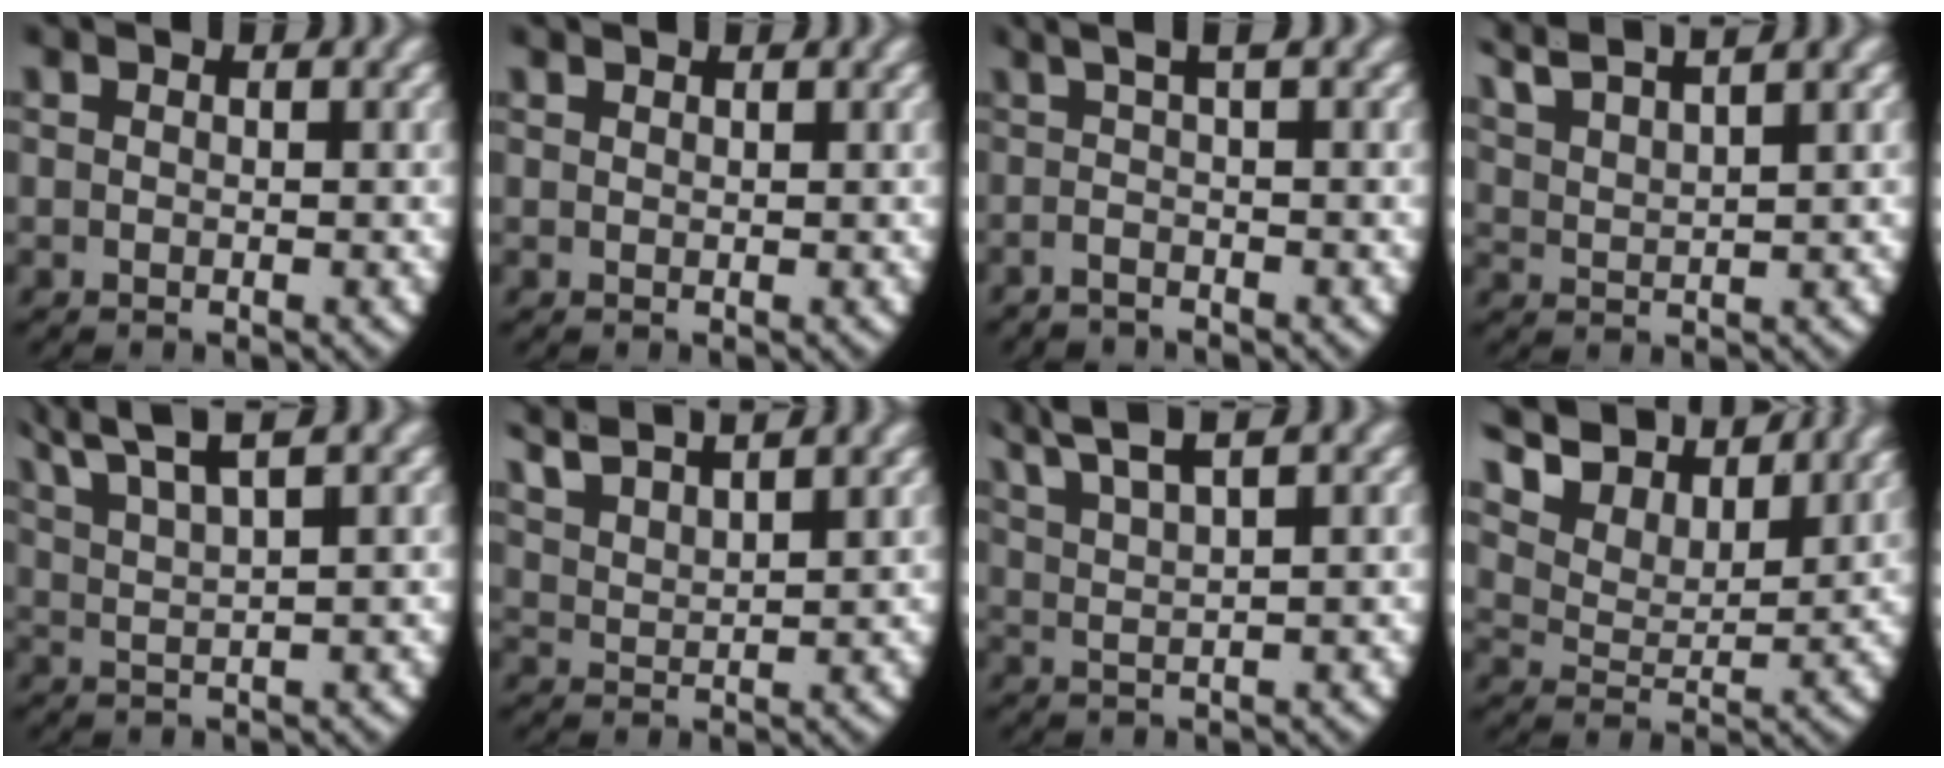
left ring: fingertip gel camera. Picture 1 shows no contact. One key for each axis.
{"total": 0.9, "fx": 0.6, "fy": -0.6, "fz": 0.0, "tx": 0.005, "ty": -0.003, "tz": 0.017}
{"total": 2.4, "fx": 0.5, "fy": 0.1, "fz": 2.4, "tx": -0.035, "ty": 0.007, "tz": 0.004}
{"total": 4.9, "fx": 4.2, "fy": 1.2, "fz": 2.3, "tx": -0.064, "ty": 0.005, "tz": 0.080}
{"total": 3.5, "fx": 2.4, "fy": 0.9, "fz": 2.3, "tx": -0.061, "ty": -0.006, "tz": 0.052}
{"total": 4.9, "fx": 4.0, "fy": 1.7, "fz": 2.3, "tx": -0.068, "ty": 0.001, "tz": 0.076}
{"total": 3.9, "fx": 3.0, "fy": 0.9, "fz": 2.4, "tx": -0.055, "ty": 0.002, "tz": 0.058}
{"total": 8.8, "fx": 6.5, "fy": 4.0, "fz": 4.5, "tx": -0.095, "ty": 0.016, "tz": 0.101}